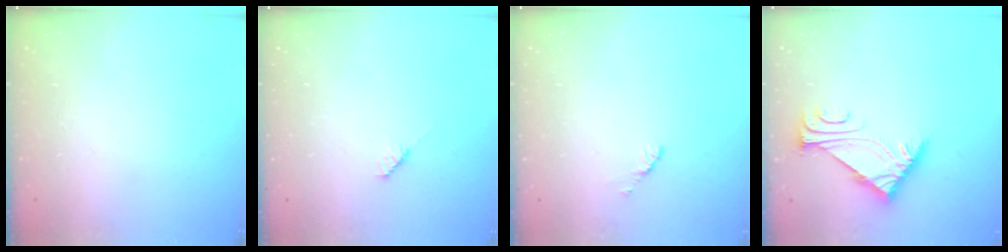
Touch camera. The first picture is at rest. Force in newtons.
{"total": 3.0, "press": 3.0, "slide": 0.2}
{"total": 2.8, "press": 2.7, "slide": 0.4}
{"total": 6.6, "press": 6.6, "slide": 1.0}